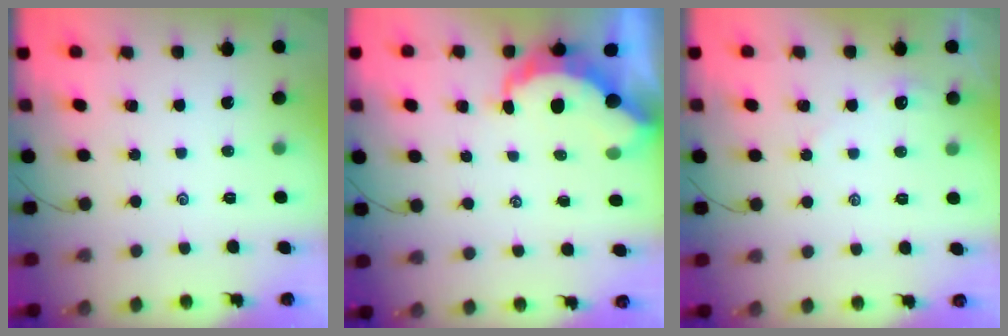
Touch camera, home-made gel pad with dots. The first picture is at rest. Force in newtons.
{"total": 7.8, "press": 7.7, "slide": 0.8}
{"total": 2.2, "press": 2.2, "slide": 0.3}